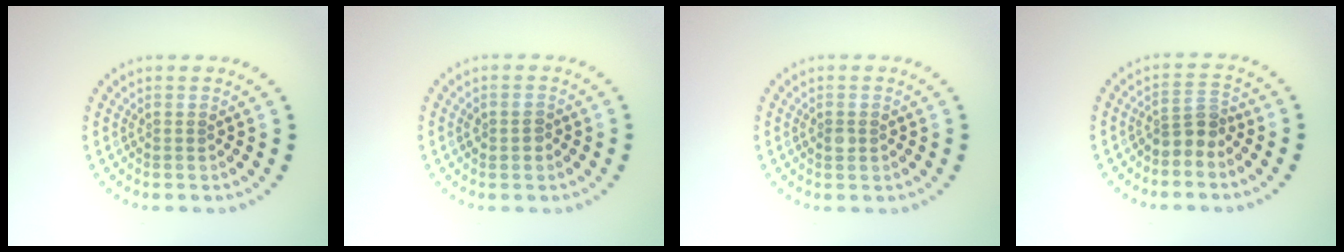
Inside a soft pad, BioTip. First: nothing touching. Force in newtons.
{"total": 1.1, "press": 1.1, "slide": 0.1}
{"total": 0.9, "press": 0.9, "slide": 0.1}
{"total": 2.4, "press": 1.9, "slide": 1.5}